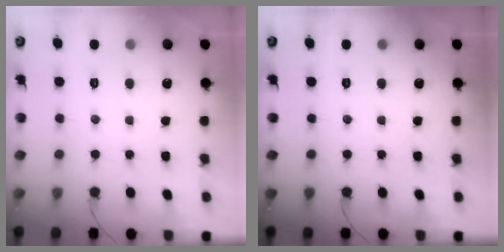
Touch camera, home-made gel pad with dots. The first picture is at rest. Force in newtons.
{"total": 0.0}